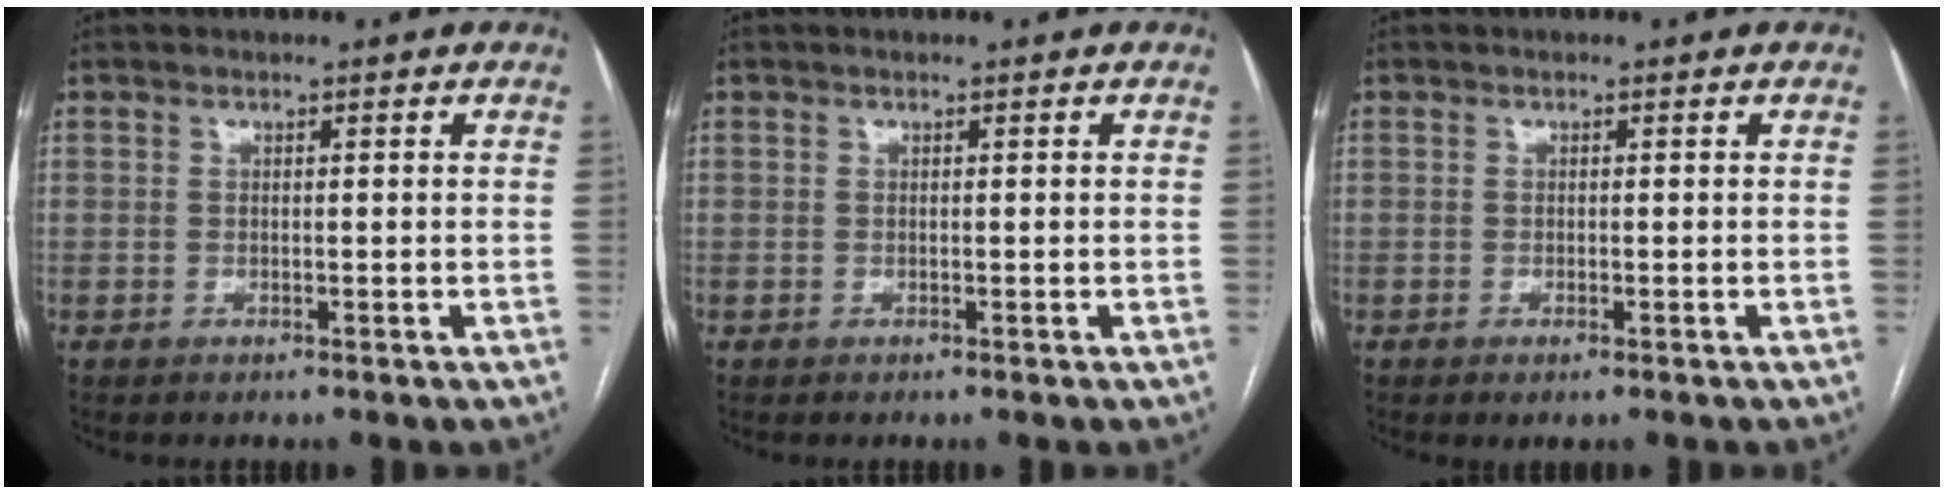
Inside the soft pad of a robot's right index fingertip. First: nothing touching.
{"total": 0.0}
{"total": 1.1, "force": [-0.6, 0.2, 0.8], "torque": [-0.011, -0.002, -0.007]}